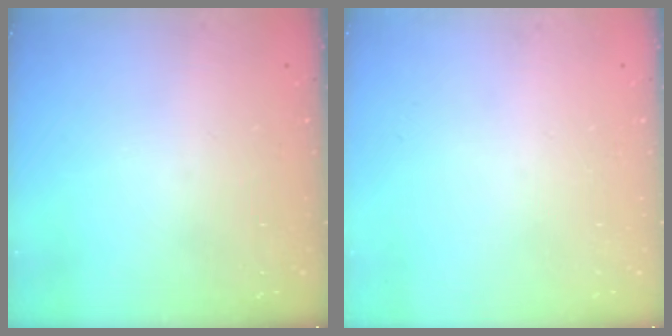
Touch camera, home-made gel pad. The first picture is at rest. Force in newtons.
{"total": 0.0}